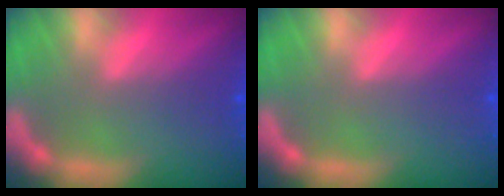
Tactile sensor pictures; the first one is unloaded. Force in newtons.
{"total": 0.0}